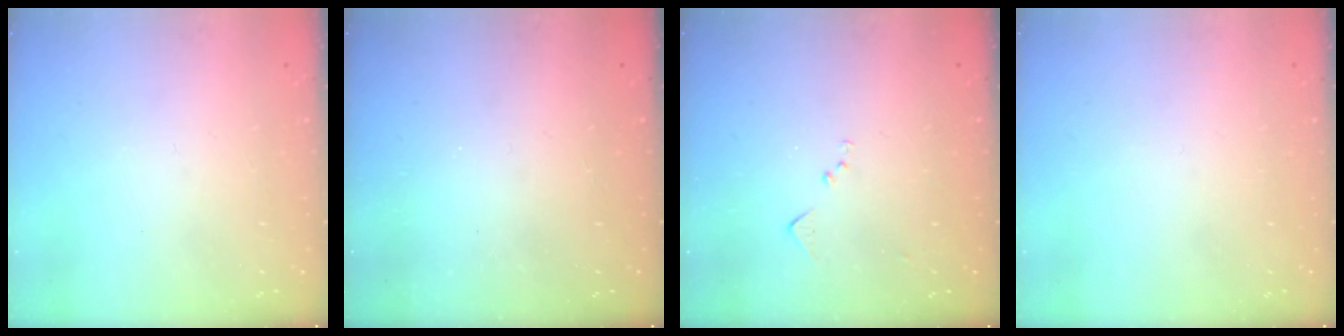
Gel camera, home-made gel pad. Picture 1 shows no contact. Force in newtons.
{"total": 1.2, "press": 1.2, "slide": 0.3}
{"total": 6.3, "press": 6.3, "slide": 0.9}
{"total": 0.0}